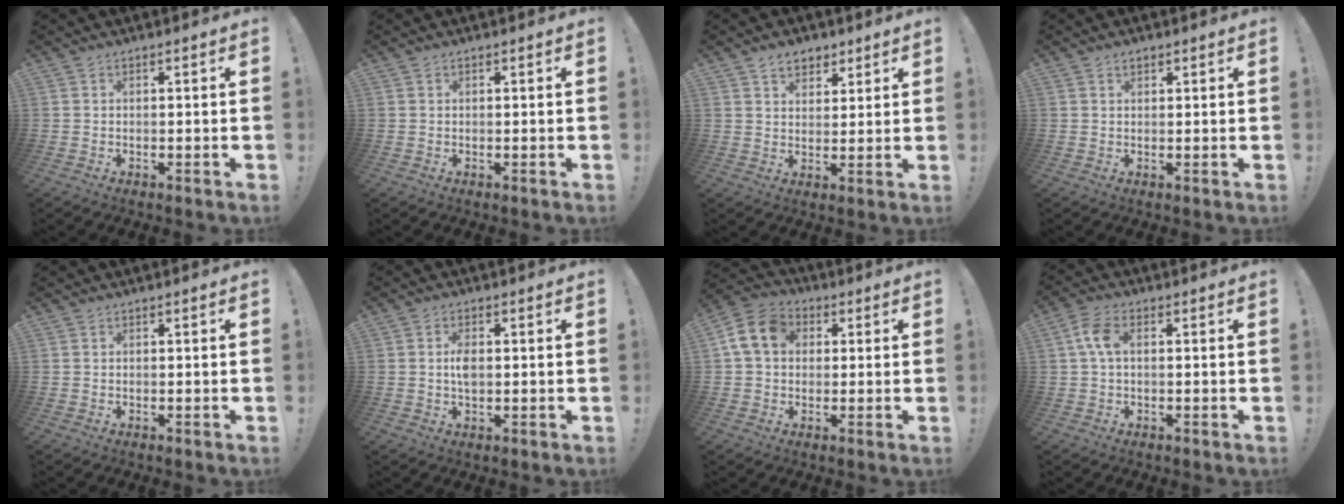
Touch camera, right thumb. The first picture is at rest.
{"total": 0.0}
{"total": 6.4, "force": [4.1, 4.4, 2.1], "torque": [-0.019, -0.020, 0.076]}
{"total": 1.4, "force": [1.0, 0.8, 0.5], "torque": [-0.004, -0.002, 0.019]}
{"total": 0.0}
{"total": 3.8, "force": [0.2, 2.0, 3.2], "torque": [-0.055, 0.001, 0.002]}
{"total": 11.4, "force": [2.7, 8.8, 6.8], "torque": [-0.118, 0.012, 0.058]}
{"total": 5.8, "force": [0.7, 3.3, 4.7], "torque": [-0.105, 0.013, 0.014]}